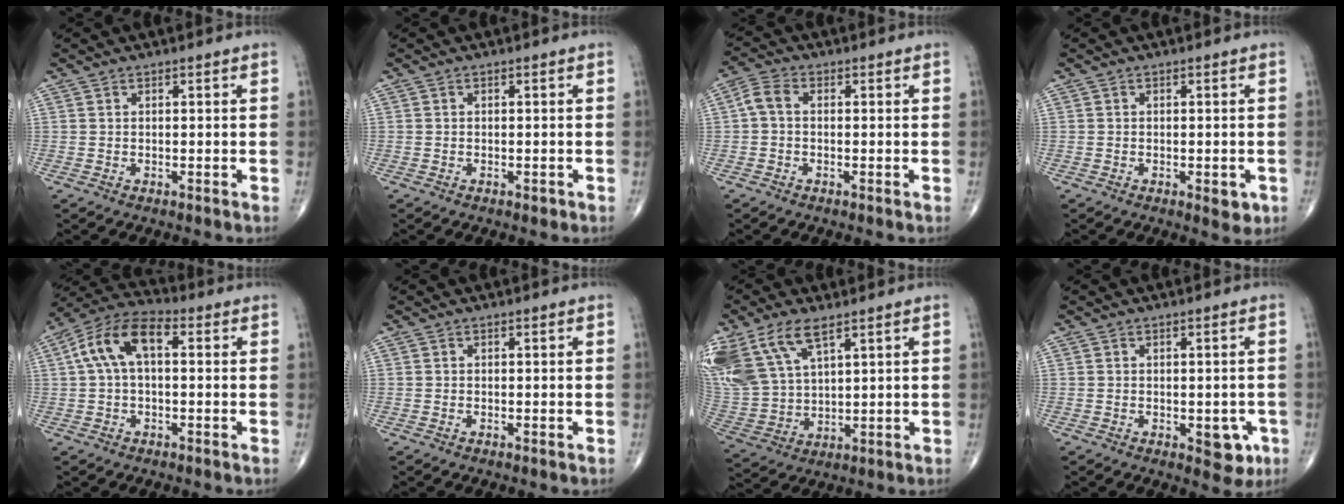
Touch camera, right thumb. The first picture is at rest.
{"total": 0.9, "force": [-0.5, 0.5, 0.6], "torque": [-0.006, -0.001, -0.007]}
{"total": 3.6, "force": [-0.1, 2.4, 2.8], "torque": [-0.054, 0.011, -0.011]}
{"total": 3.1, "force": [-1.1, 1.5, 2.5], "torque": [-0.020, -0.001, -0.012]}
{"total": 10.8, "force": [1.8, 5.7, 9.0], "torque": [-0.174, 0.037, 0.021]}
{"total": 0.0}
{"total": 16.5, "force": [9.1, 8.2, 11.0], "torque": [-0.250, -0.017, 0.190]}
{"total": 5.4, "force": [-1.8, 2.8, 4.3], "torque": [-0.026, 0.002, -0.017]}